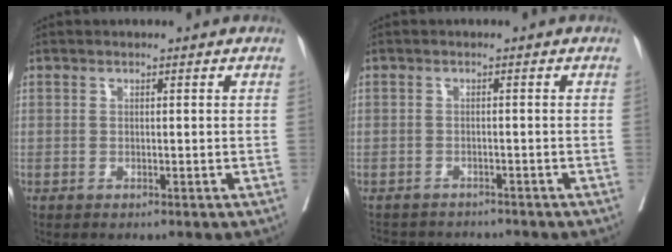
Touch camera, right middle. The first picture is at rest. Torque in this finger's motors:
{"motor_torque": [-0.26, -0.10, -0.40, -0.06]}